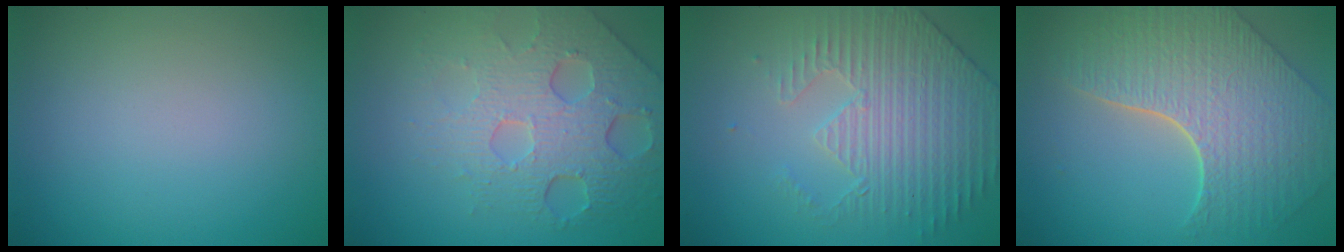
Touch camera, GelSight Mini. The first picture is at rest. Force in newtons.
{"total": 7.5, "press": 5.2, "slide": 5.4}
{"total": 4.4, "press": 3.8, "slide": 2.3}
{"total": 8.4, "press": 6.1, "slide": 5.7}